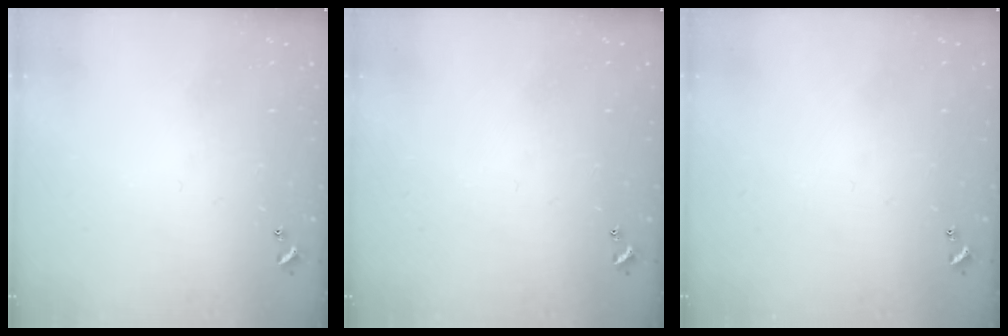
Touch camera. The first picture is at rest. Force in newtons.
{"total": 0.0}
{"total": 0.0}